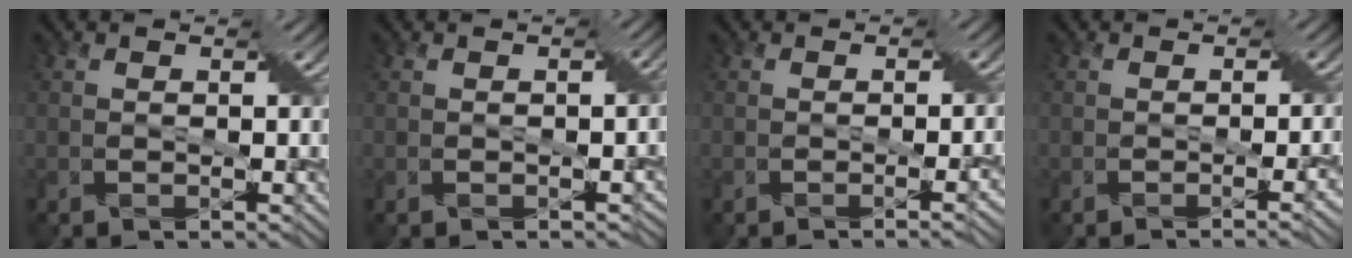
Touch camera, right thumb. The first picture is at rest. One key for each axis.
{"total": 2.1, "fx": -0.6, "fy": 1.5, "fz": 1.4, "tx": -0.006, "ty": -0.008, "tz": -0.006}
{"total": 2.0, "fx": -1.0, "fy": -0.3, "fz": 1.7, "tx": -0.016, "ty": -0.001, "tz": -0.011}
{"total": 2.6, "fx": -1.2, "fy": -0.3, "fz": 2.2, "tx": -0.024, "ty": -0.003, "tz": -0.013}